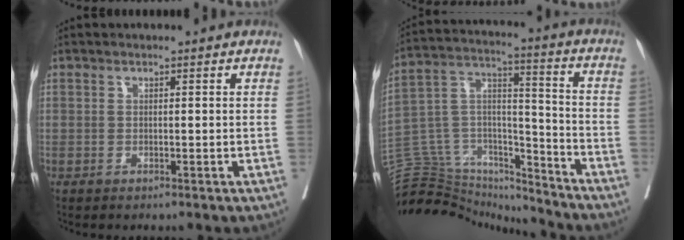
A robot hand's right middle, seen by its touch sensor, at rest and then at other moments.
{"total": 20.1, "force": [-19.3, 4.8, 3.0], "torque": [-0.067, 0.064, -0.310]}